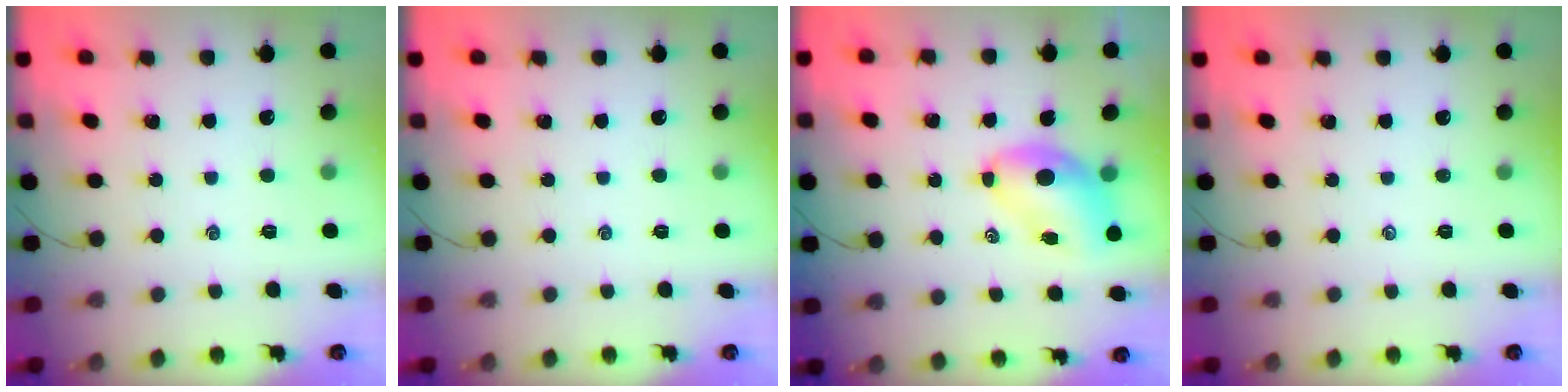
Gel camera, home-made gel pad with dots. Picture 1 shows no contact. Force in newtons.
{"total": 0.0}
{"total": 6.8, "press": 6.5, "slide": 1.7}
{"total": 0.0}